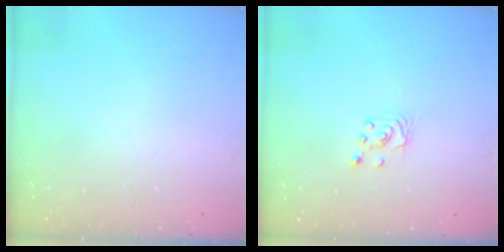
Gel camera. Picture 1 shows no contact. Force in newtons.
{"total": 2.7, "press": 2.7, "slide": 0.2}